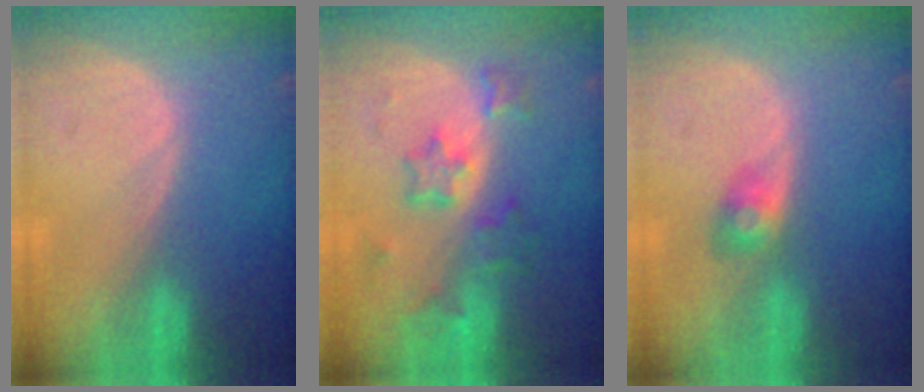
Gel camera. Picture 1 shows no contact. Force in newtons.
{"total": 7.1, "press": 6.3, "slide": 3.3}
{"total": 2.9, "press": 2.6, "slide": 1.1}